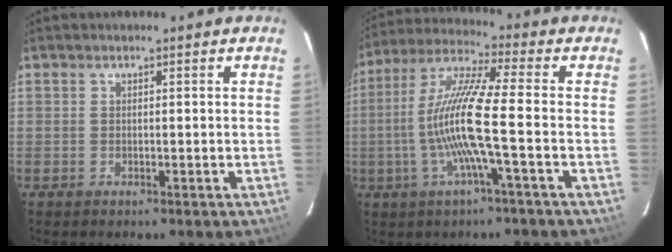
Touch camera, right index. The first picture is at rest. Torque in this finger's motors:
{"motor_torque": [2.14, 0.00, 1.05, 0.21]}